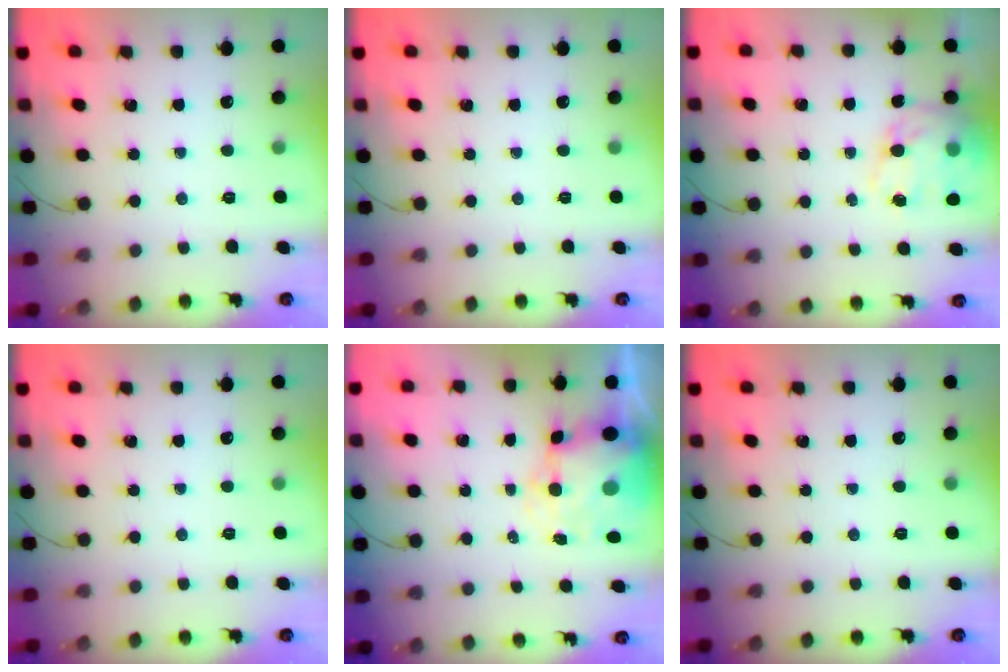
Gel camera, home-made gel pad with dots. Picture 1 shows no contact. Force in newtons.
{"total": 0.0}
{"total": 13.1, "press": 12.6, "slide": 3.4}
{"total": 0.0}
{"total": 9.9, "press": 9.7, "slide": 2.1}
{"total": 0.0}